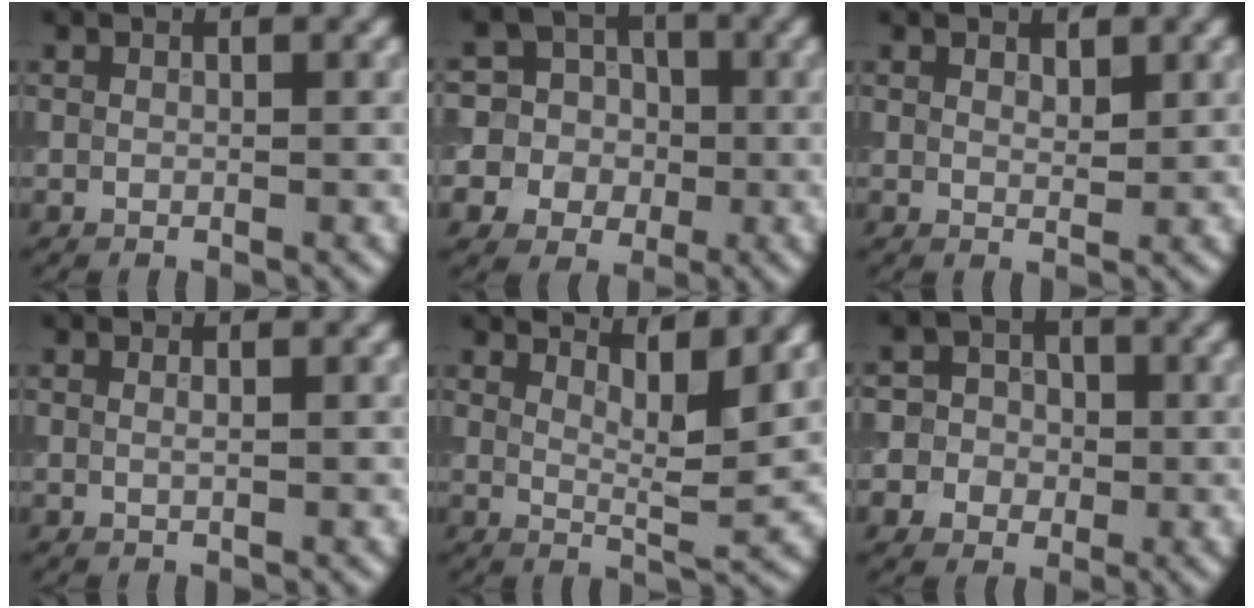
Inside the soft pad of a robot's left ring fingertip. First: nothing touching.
{"total": 10.1, "force": [0.1, 9.9, 2.2], "torque": [-0.079, 0.022, -0.006]}
{"total": 1.1, "force": [0.8, 0.6, 0.6], "torque": [-0.010, -0.001, 0.015]}
{"total": 0.7, "force": [0.2, 0.3, 0.6], "torque": [-0.007, 0.000, -0.001]}
{"total": 4.9, "force": [3.5, 0.8, 3.3], "torque": [-0.048, -0.003, 0.054]}
{"total": 7.6, "force": [-1.0, 7.3, 1.7], "torque": [-0.020, 0.016, -0.041]}